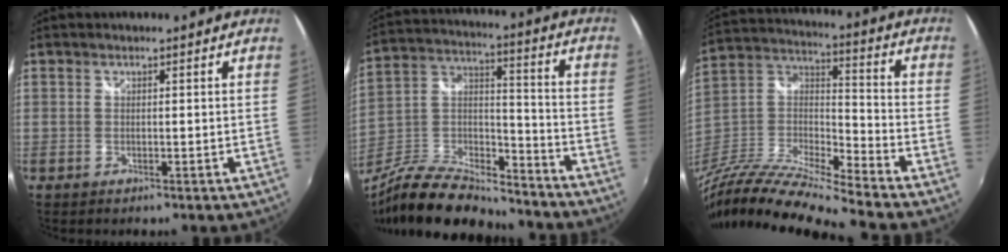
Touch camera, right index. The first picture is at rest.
{"total": 21.0, "force": [-16.3, 7.0, 11.2], "torque": [-0.227, 0.002, -0.282]}
{"total": 20.4, "force": [-16.5, 2.3, 11.8], "torque": [-0.234, -0.020, -0.321]}